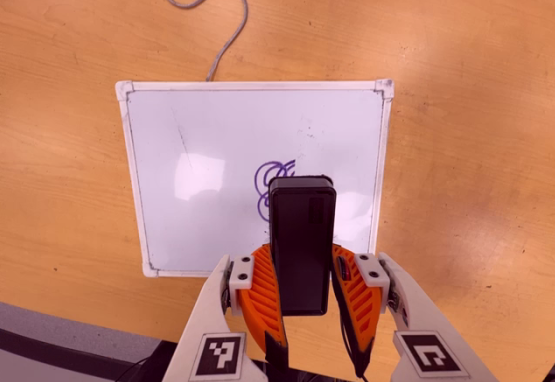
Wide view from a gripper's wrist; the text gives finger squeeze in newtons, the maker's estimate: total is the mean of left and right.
{"total": 7.1, "left": 5.9, "right": 8.4}